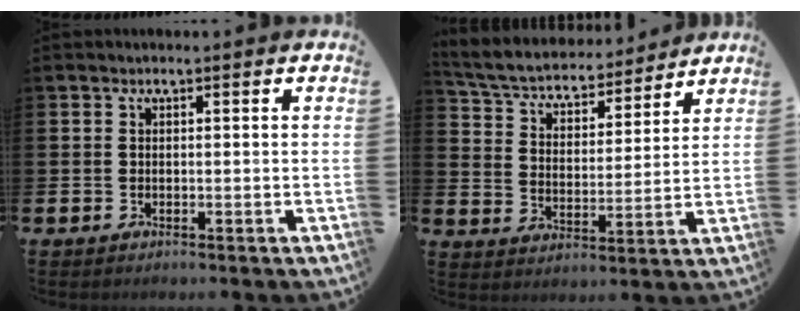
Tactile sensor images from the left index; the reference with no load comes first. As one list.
[{"total": 5.6, "force": [5.2, 1.6, 1.0], "torque": [-0.055, -0.043, 0.087]}]